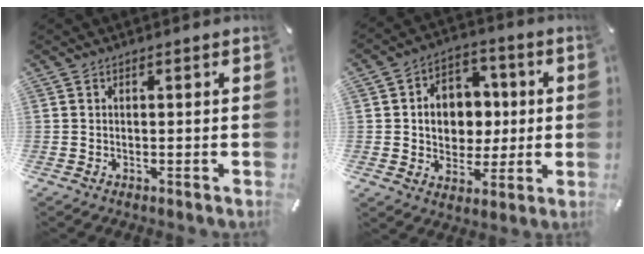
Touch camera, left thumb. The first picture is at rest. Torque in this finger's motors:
{"motor_torque": [1.53, 2.60, 0.31, -0.05, 0.12]}